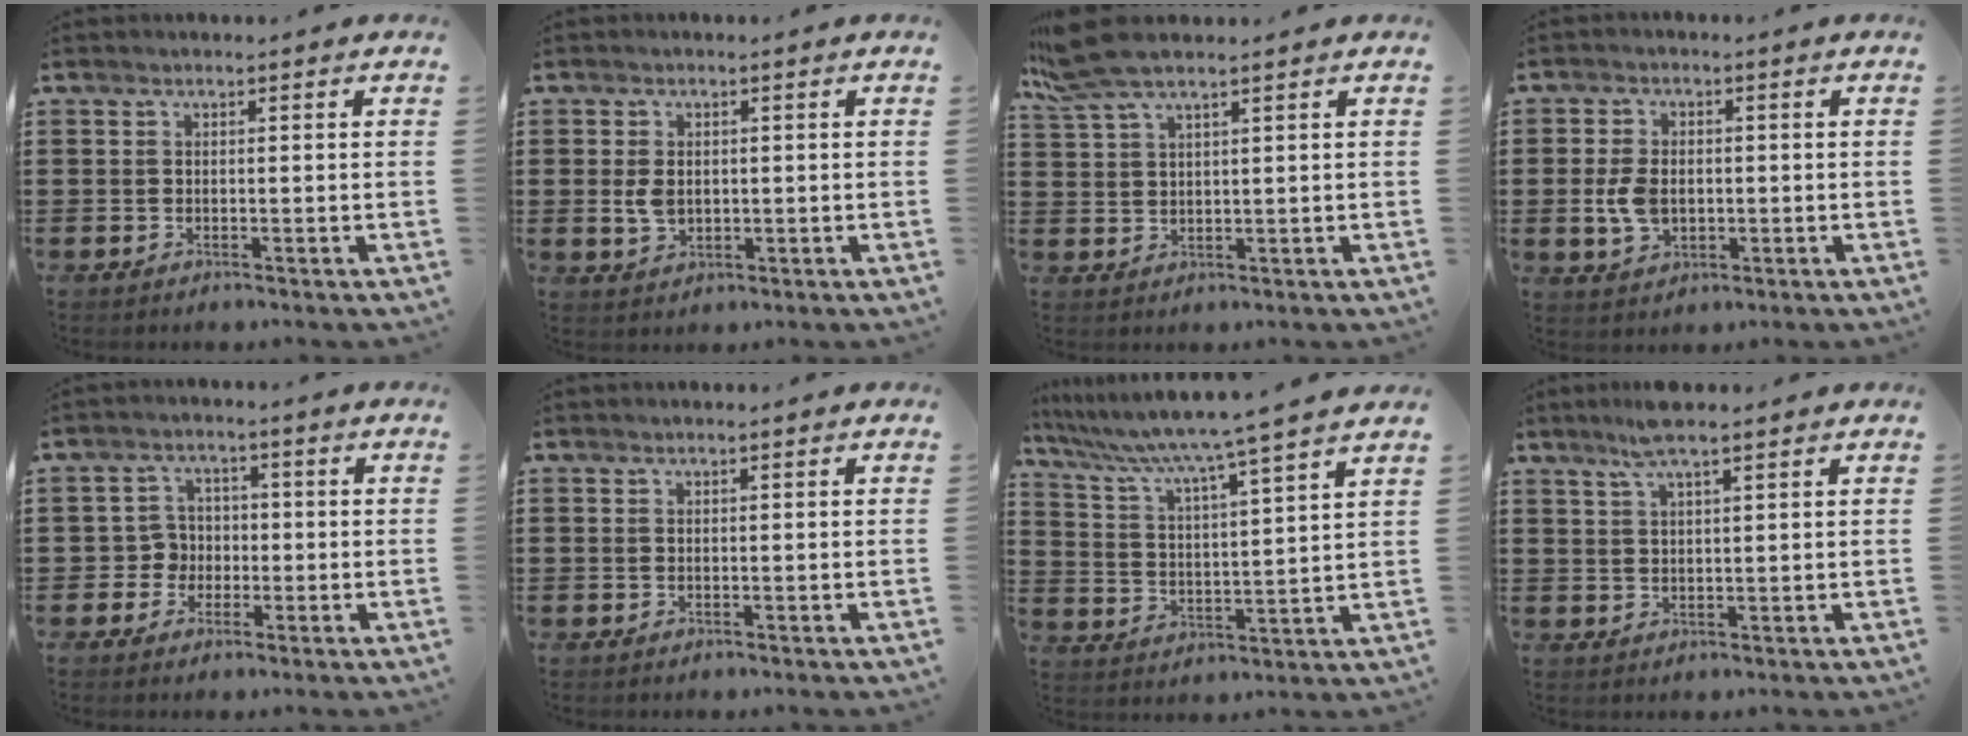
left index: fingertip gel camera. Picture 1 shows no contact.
{"total": 3.2, "force": [0.3, 2.1, 2.4], "torque": [-0.064, 0.001, 0.000]}
{"total": 6.6, "force": [5.0, 1.2, 4.2], "torque": [-0.109, -0.008, 0.088]}
{"total": 5.8, "force": [-0.4, 3.8, 4.3], "torque": [-0.111, 0.000, -0.013]}
{"total": 4.0, "force": [-0.9, 3.8, 1.0], "torque": [-0.035, 0.008, -0.021]}
{"total": 0.0}
{"total": 6.0, "force": [5.2, -1.6, 2.6], "torque": [-0.076, -0.052, 0.078]}
{"total": 4.6, "force": [3.4, 0.4, 3.1], "torque": [-0.069, 0.000, 0.061]}